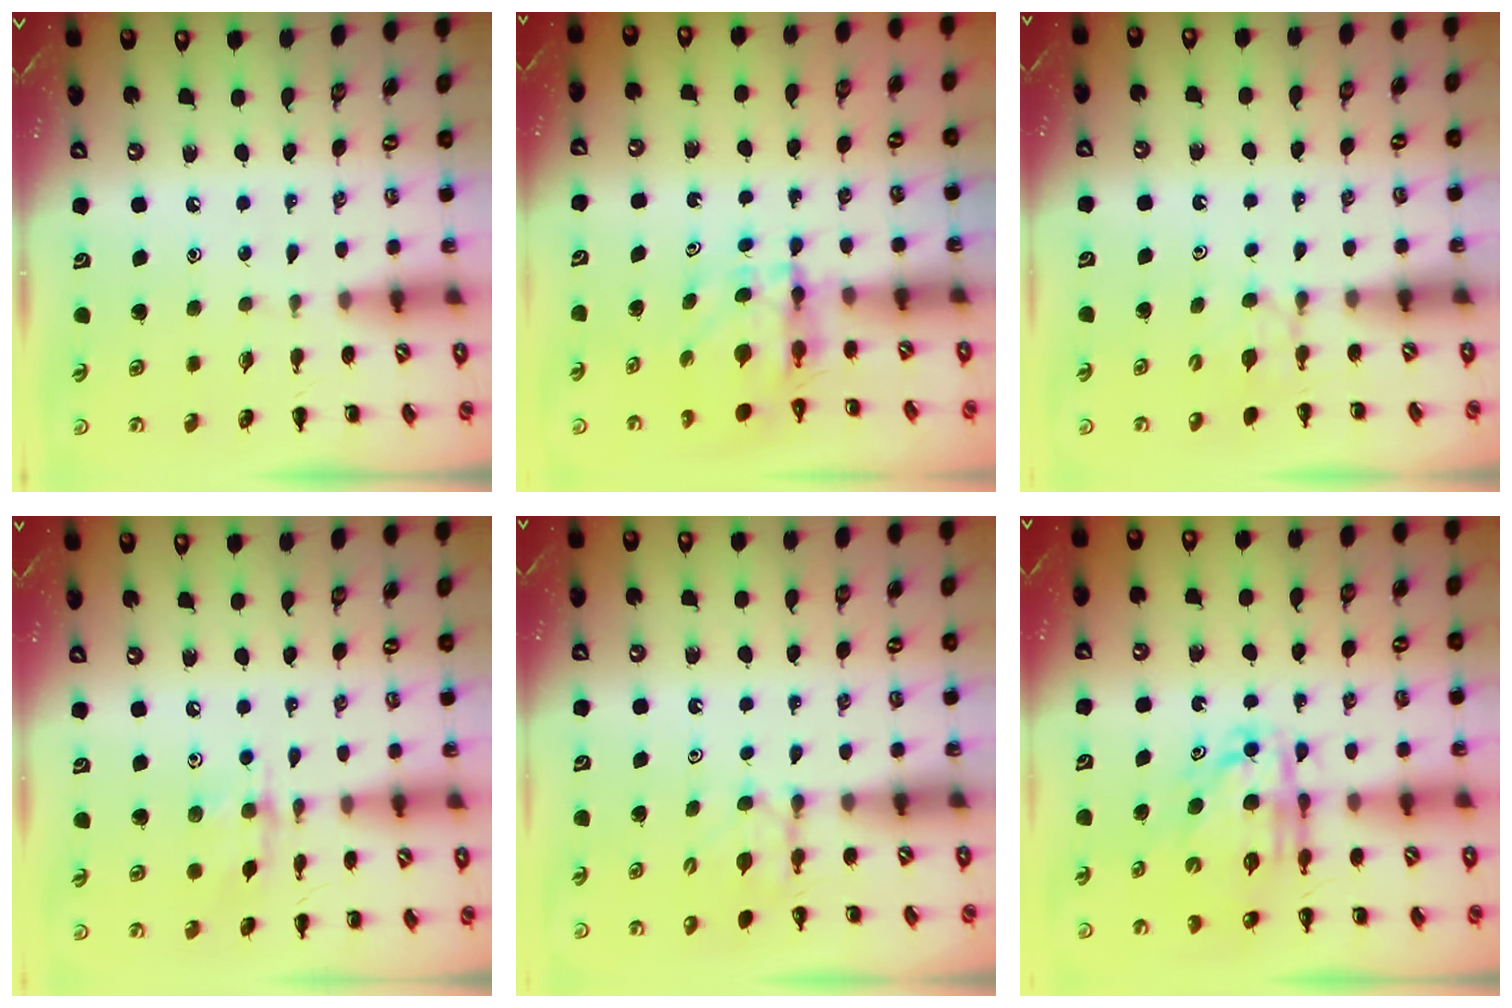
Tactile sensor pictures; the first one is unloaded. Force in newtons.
{"total": 3.9, "press": 3.8, "slide": 0.3}
{"total": 2.6, "press": 2.4, "slide": 1.1}
{"total": 8.4, "press": 8.3, "slide": 0.6}
{"total": 3.5, "press": 3.2, "slide": 1.4}
{"total": 7.3, "press": 7.0, "slide": 1.8}